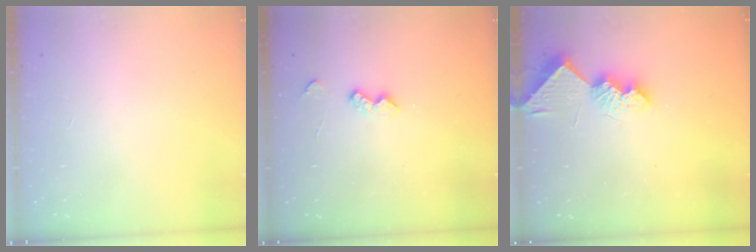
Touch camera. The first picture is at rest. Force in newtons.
{"total": 7.3, "press": 7.3, "slide": 0.3}
{"total": 8.6, "press": 8.6, "slide": 0.3}